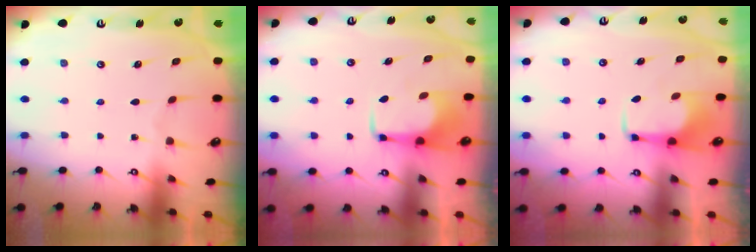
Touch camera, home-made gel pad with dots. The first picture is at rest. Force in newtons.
{"total": 2.1, "press": 2.0, "slide": 0.4}
{"total": 2.0, "press": 2.0, "slide": 0.3}